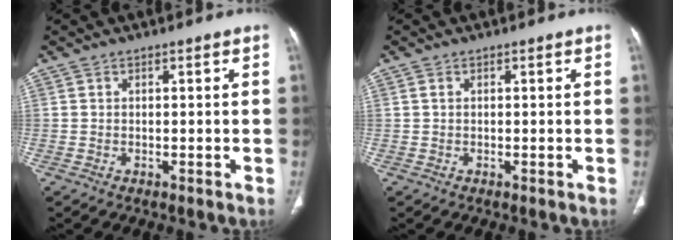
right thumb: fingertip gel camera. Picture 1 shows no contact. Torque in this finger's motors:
{"motor_torque": [-0.75, 0.05, 0.00, 0.00, 0.04]}